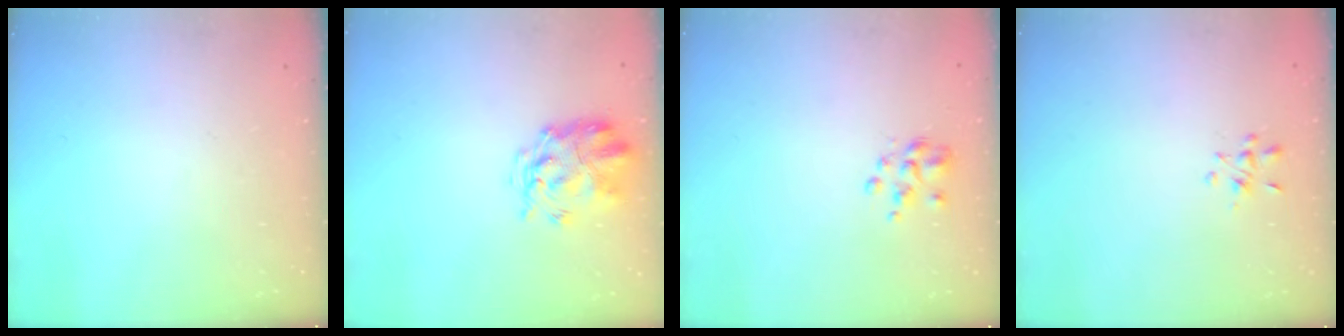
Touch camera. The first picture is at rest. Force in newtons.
{"total": 3.6, "press": 3.3, "slide": 1.5}
{"total": 2.6, "press": 2.5, "slide": 0.8}
{"total": 2.1, "press": 2.0, "slide": 0.7}